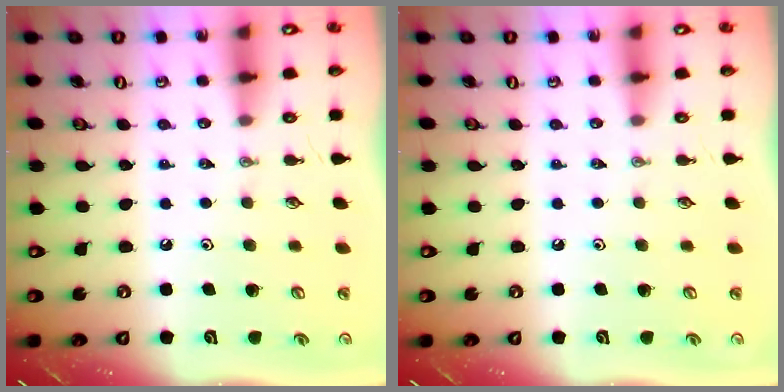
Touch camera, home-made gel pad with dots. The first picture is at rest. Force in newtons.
{"total": 0.0}